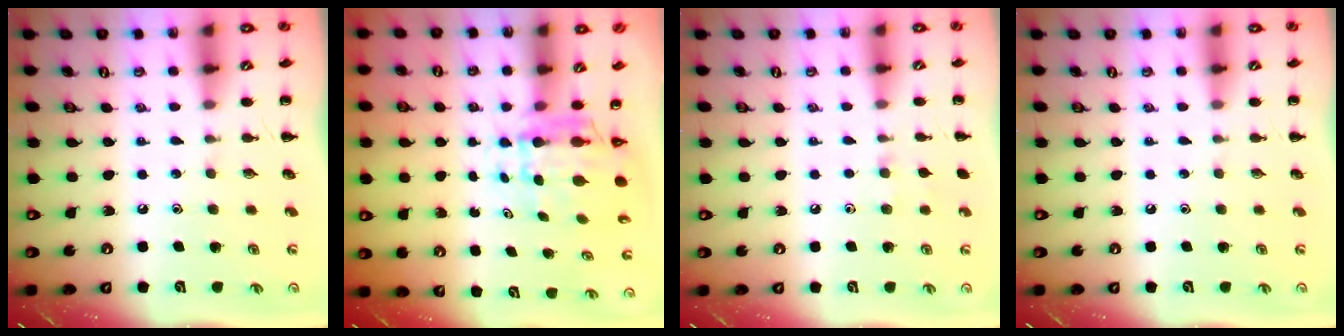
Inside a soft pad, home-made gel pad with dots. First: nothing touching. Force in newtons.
{"total": 5.7, "press": 5.4, "slide": 1.9}
{"total": 4.6, "press": 4.2, "slide": 1.7}
{"total": 0.0}